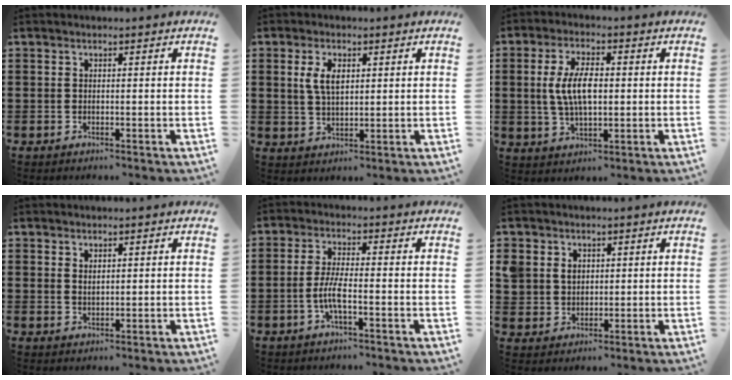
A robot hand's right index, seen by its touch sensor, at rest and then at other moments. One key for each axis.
{"total": 4.6, "fx": 1.2, "fy": 2.4, "fz": 3.7, "tx": -0.081, "ty": 0.011, "tz": 0.020}
{"total": 7.3, "fx": 0.3, "fy": 3.2, "fz": 6.6, "tx": -0.146, "ty": 0.003, "tz": -0.002}
{"total": 1.2, "fx": 1.0, "fy": 0.5, "fz": 0.3, "tx": -0.007, "ty": 0.004, "tz": 0.019}
{"total": 4.5, "fx": -1.6, "fy": 0.8, "fz": 4.1, "tx": -0.093, "ty": -0.005, "tz": -0.037}
{"total": 3.6, "fx": 1.6, "fy": 3.2, "fz": 0.9, "tx": -0.032, "ty": 0.015, "tz": 0.028}